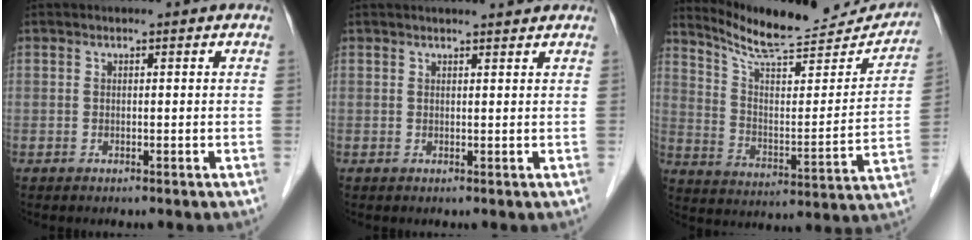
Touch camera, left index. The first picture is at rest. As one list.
[{"total": 3.3, "force": [3.1, 0.1, 1.1], "torque": [-0.016, 0.010, 0.037]}, {"total": 19.4, "force": [18.4, 2.4, 5.9], "torque": [-0.096, -0.049, 0.263]}]